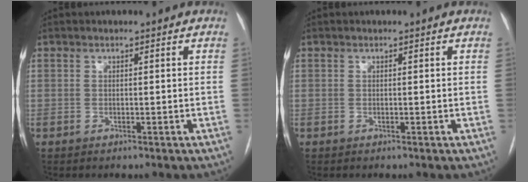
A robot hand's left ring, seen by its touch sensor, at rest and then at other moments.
{"total": 0.0}